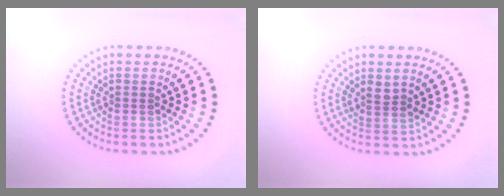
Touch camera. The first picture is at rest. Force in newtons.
{"total": 1.5, "press": 1.3, "slide": 0.8}